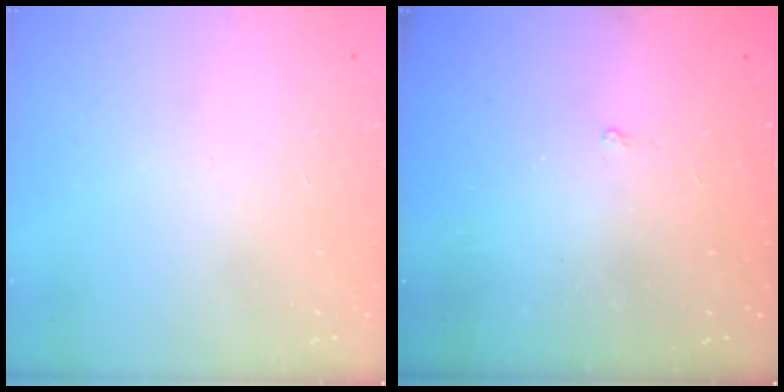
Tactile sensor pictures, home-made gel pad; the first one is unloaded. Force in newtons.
{"total": 1.1, "press": 1.1, "slide": 0.3}